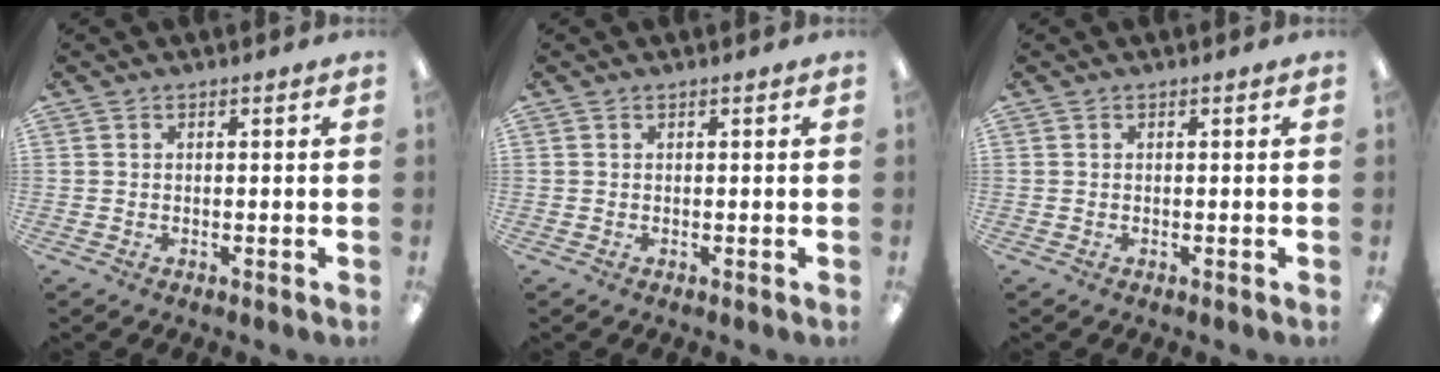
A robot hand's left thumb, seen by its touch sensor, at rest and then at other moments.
{"total": 0.0}
{"total": 0.0}